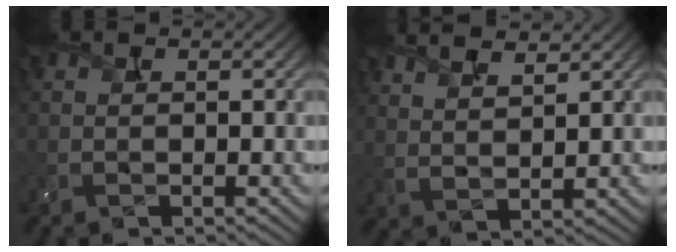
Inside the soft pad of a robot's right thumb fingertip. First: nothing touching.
{"total": 5.6, "force": [4.5, 1.3, 3.2], "torque": [-0.057, 0.006, 0.074]}